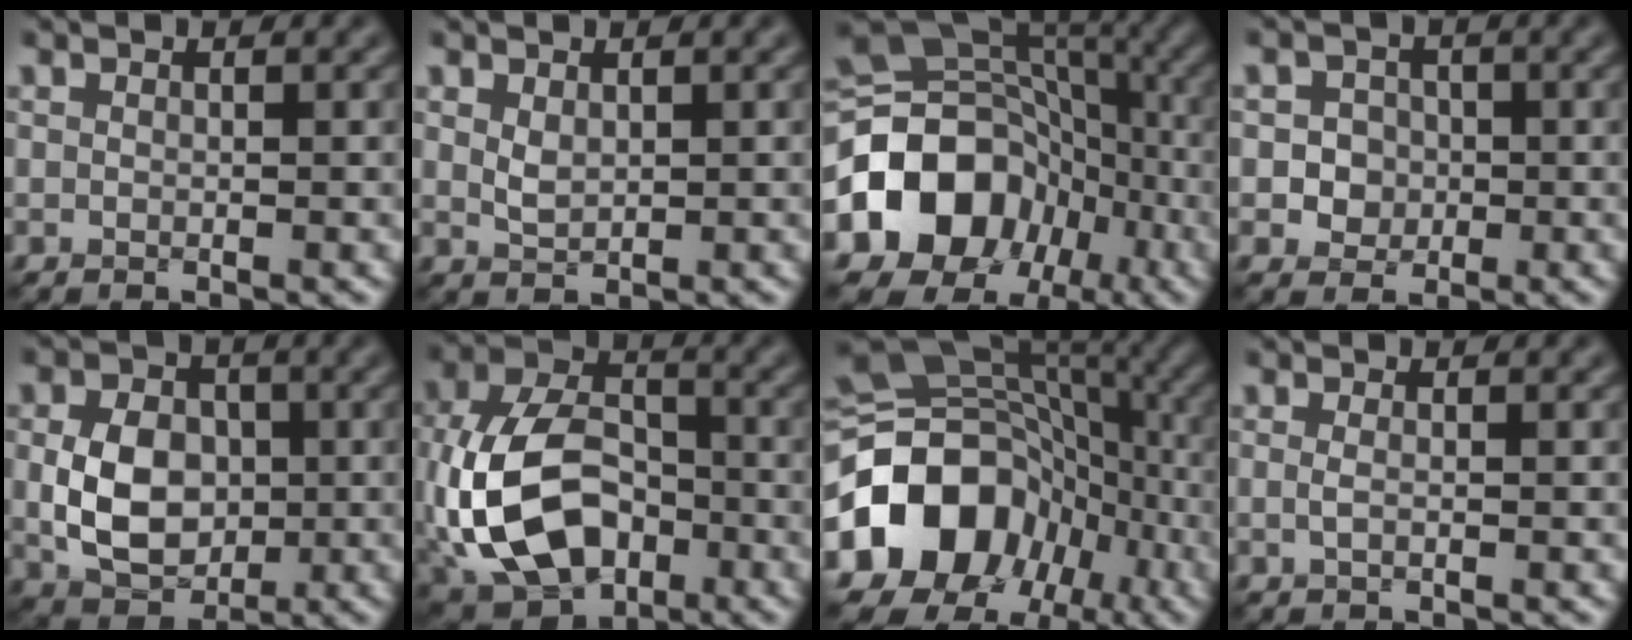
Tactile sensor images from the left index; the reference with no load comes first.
{"total": 1.3, "force": [0.5, 0.7, 0.9], "torque": [-0.024, -0.001, 0.015]}
{"total": 13.8, "force": [-4.4, 11.1, 7.0], "torque": [-0.149, -0.009, -0.090]}
{"total": 2.6, "force": [-0.4, 2.4, 0.9], "torque": [0.001, 0.004, -0.020]}
{"total": 6.4, "force": [-0.4, 4.7, 4.3], "torque": [-0.089, -0.003, -0.010]}
{"total": 12.4, "force": [-3.1, 8.3, 8.6], "torque": [-0.182, -0.006, -0.070]}
{"total": 18.7, "force": [-5.7, 15.2, 9.2], "torque": [-0.181, -0.013, -0.113]}
{"total": 0.6, "force": [-0.1, 0.0, 0.6], "torque": [-0.018, 0.000, -0.005]}